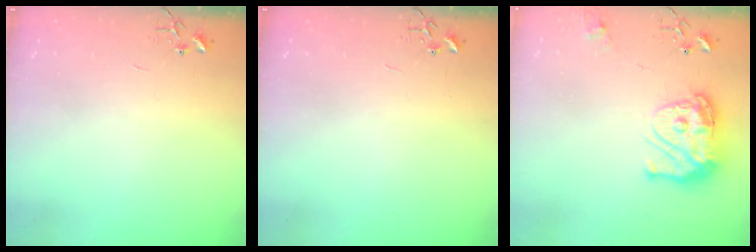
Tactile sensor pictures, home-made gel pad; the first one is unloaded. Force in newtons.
{"total": 0.0}
{"total": 16.6, "press": 16.5, "slide": 1.6}